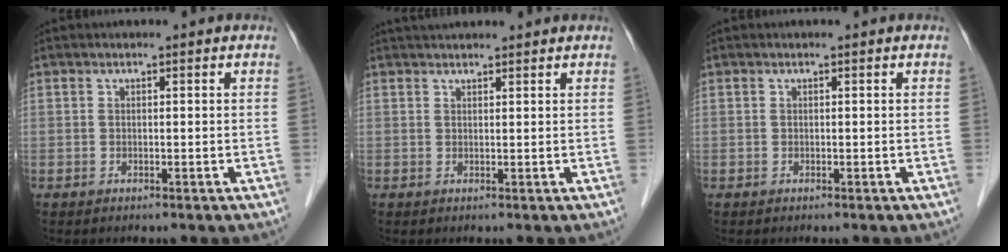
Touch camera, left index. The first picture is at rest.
{"total": 4.0, "force": [3.8, 0.5, 1.2], "torque": [-0.018, 0.037, 0.059]}
{"total": 0.0}